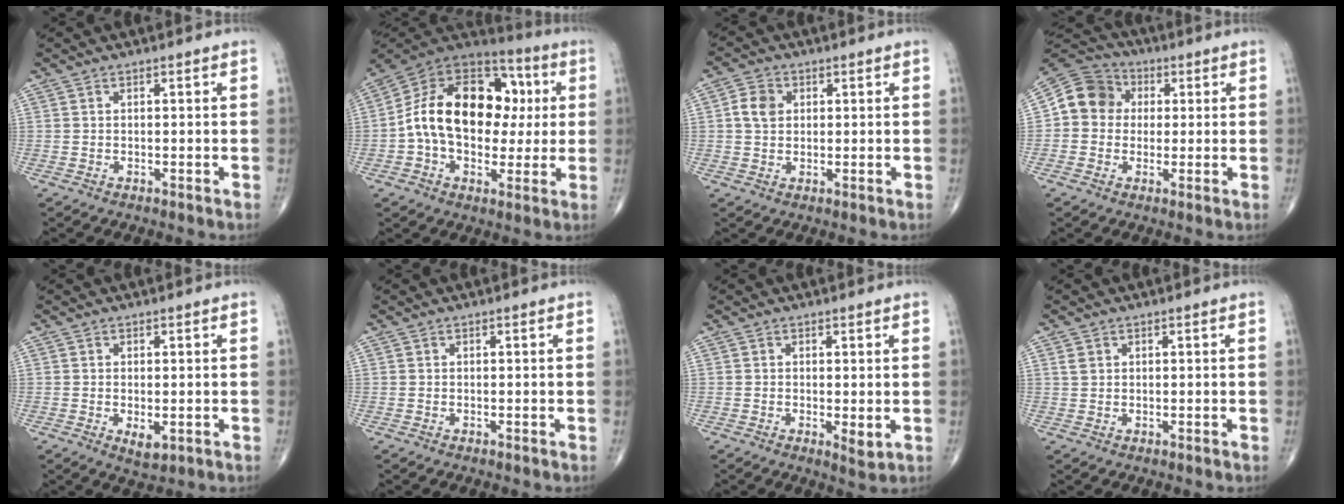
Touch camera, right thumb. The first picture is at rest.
{"total": 22.5, "force": [1.2, 15.2, 16.6], "torque": [-0.247, 0.035, 0.015]}
{"total": 4.4, "force": [0.8, 3.5, 2.5], "torque": [-0.041, 0.003, 0.012]}
{"total": 9.4, "force": [0.9, 8.5, 4.0], "torque": [-0.050, 0.021, 0.002]}
{"total": 3.0, "force": [-0.7, 1.4, 2.5], "torque": [-0.035, -0.007, -0.005]}
{"total": 0.0}
{"total": 2.5, "force": [-0.2, 0.8, 2.4], "torque": [-0.033, -0.009, -0.004]}
{"total": 1.5, "force": [0.7, 1.1, 0.7], "torque": [-0.010, 0.001, 0.014]}